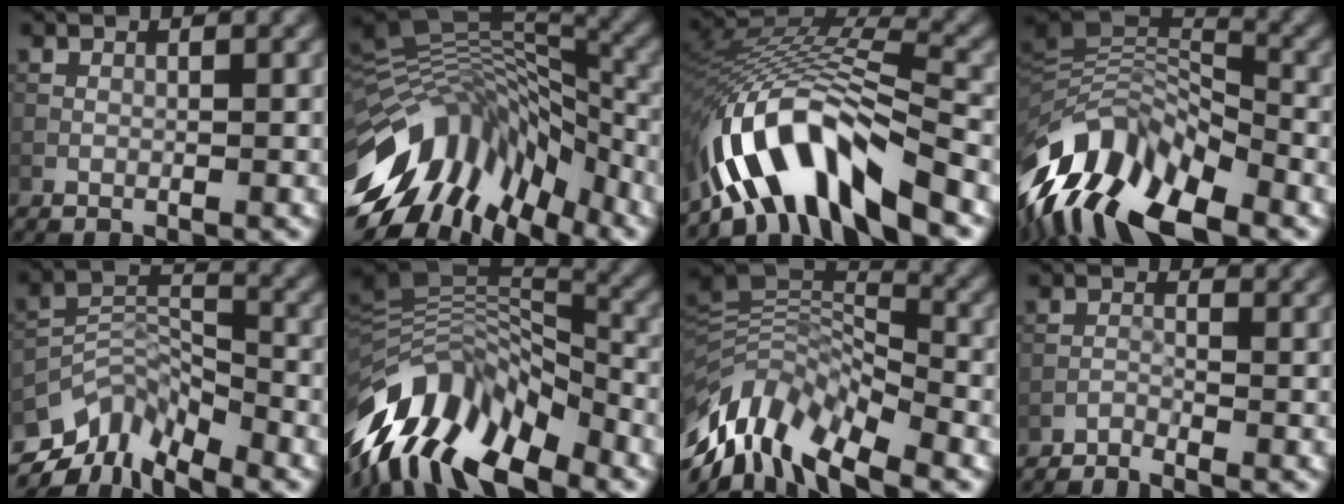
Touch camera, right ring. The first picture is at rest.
{"total": 14.4, "force": [-7.0, 7.0, 10.4], "torque": [-0.206, 0.019, -0.127]}
{"total": 12.0, "force": [-7.6, 2.9, 8.8], "torque": [-0.161, 0.018, -0.131]}
{"total": 12.7, "force": [-6.4, 6.1, 9.1], "torque": [-0.174, 0.021, -0.120]}
{"total": 7.0, "force": [-5.3, 3.1, 3.4], "torque": [-0.052, -0.009, -0.110]}
{"total": 12.6, "force": [-6.8, 5.8, 8.9], "torque": [-0.170, 0.027, -0.119]}
{"total": 12.3, "force": [-5.9, 6.2, 8.8], "torque": [-0.176, 0.010, -0.112]}
{"total": 1.3, "force": [-1.3, 0.2, 0.4], "torque": [-0.012, -0.003, -0.032]}